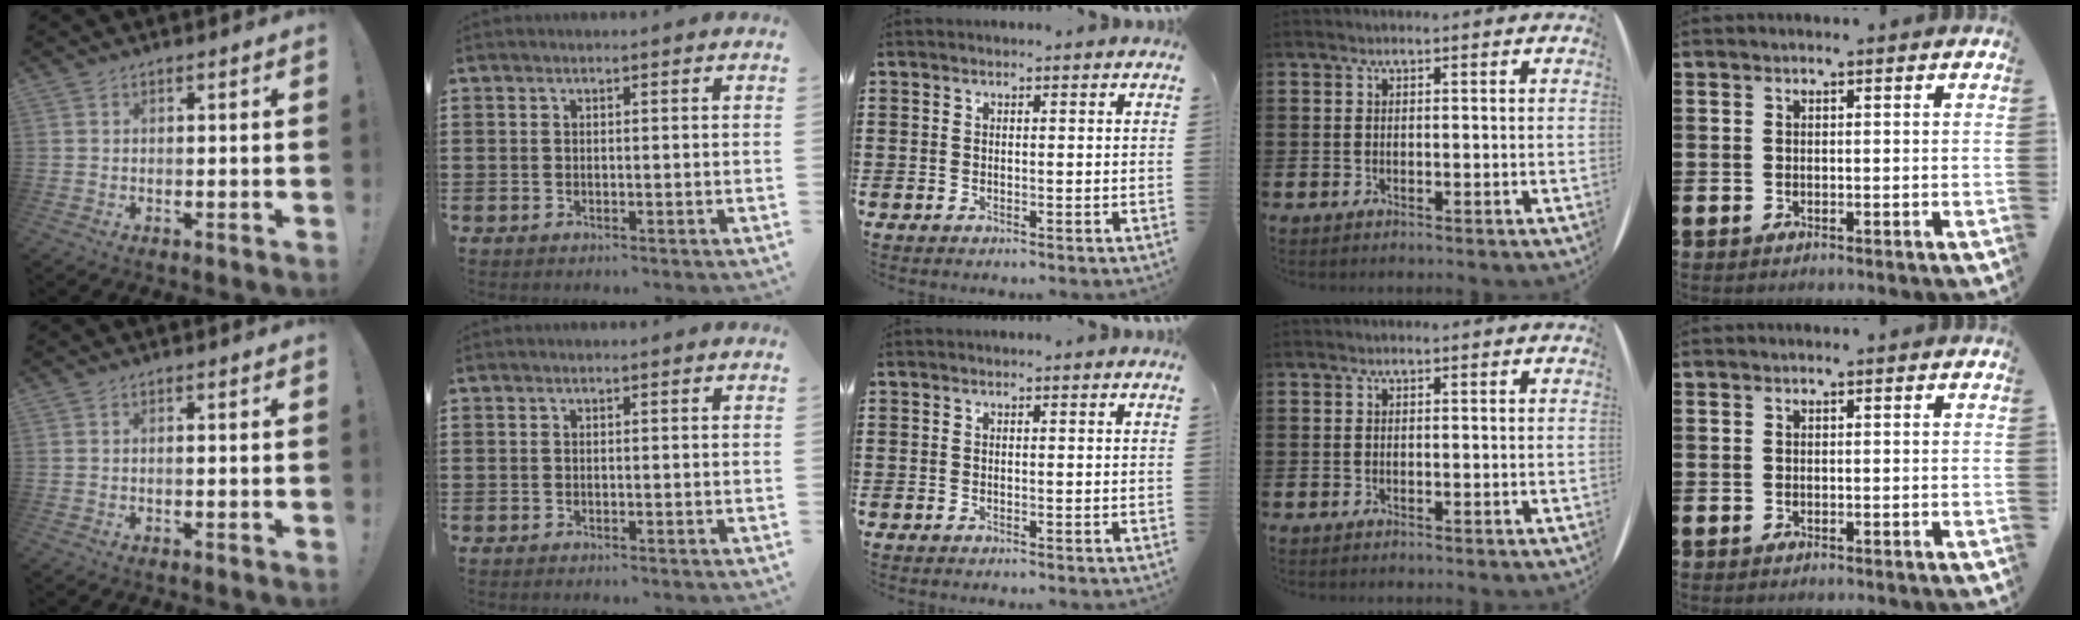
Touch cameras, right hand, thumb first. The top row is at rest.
{"thumb": {"total": 0.7, "force": [-0.4, 0.0, 0.6], "torque": [-0.017, 0.001, -0.006]}}